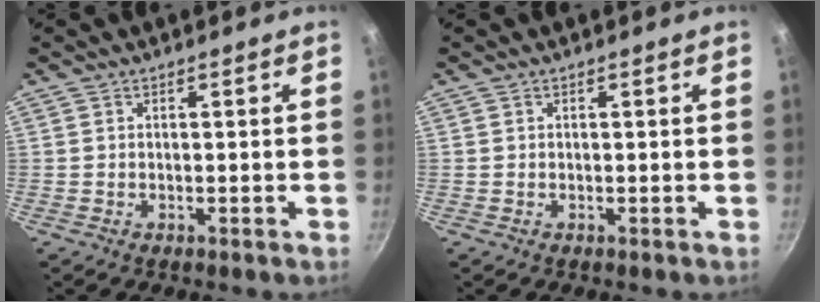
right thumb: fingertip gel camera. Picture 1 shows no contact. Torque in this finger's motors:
{"motor_torque": [-0.04, 0.01, 0.01, 0.00, 0.02]}